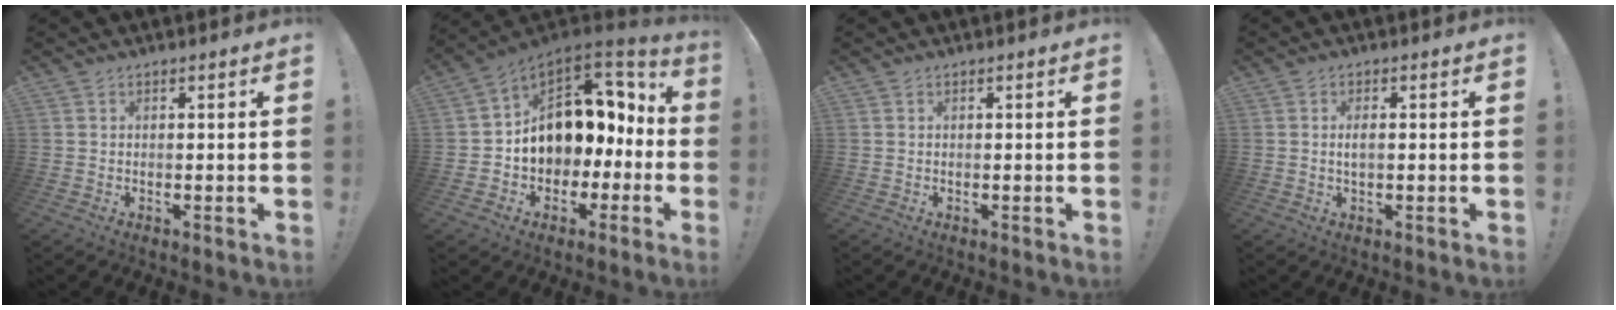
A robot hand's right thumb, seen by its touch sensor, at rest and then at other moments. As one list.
[{"total": 14.2, "force": [3.6, 10.7, 8.7], "torque": [-0.127, -0.026, 0.083]}, {"total": 0.0}, {"total": 2.1, "force": [-0.1, 0.7, 2.0], "torque": [-0.034, 0.003, -0.004]}]